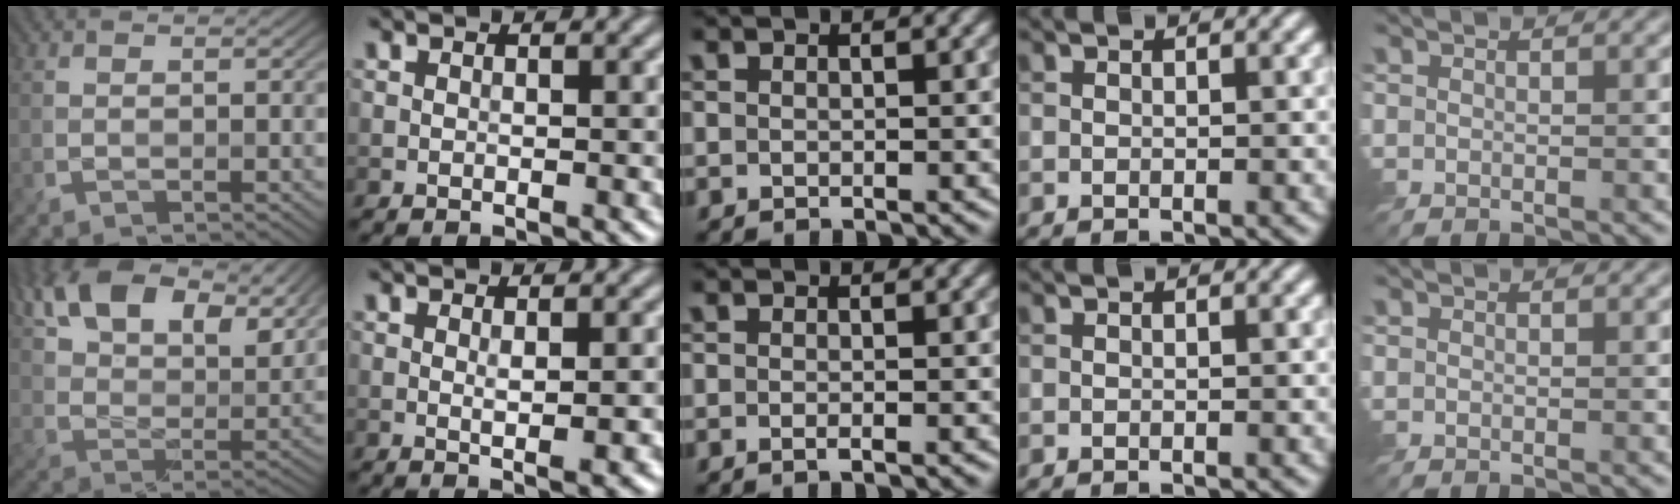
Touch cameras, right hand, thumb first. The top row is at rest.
{"thumb": {"total": 13.2, "force": [7.6, 7.2, 8.0], "torque": [-0.161, 0.008, 0.138]}, "index": {"total": 1.8, "force": [0.0, 0.2, 1.8], "torque": [-0.031, -0.002, 0.001]}, "middle": {"total": 1.0, "force": [-0.2, 0.3, 1.0], "torque": [-0.010, -0.004, -0.006]}}